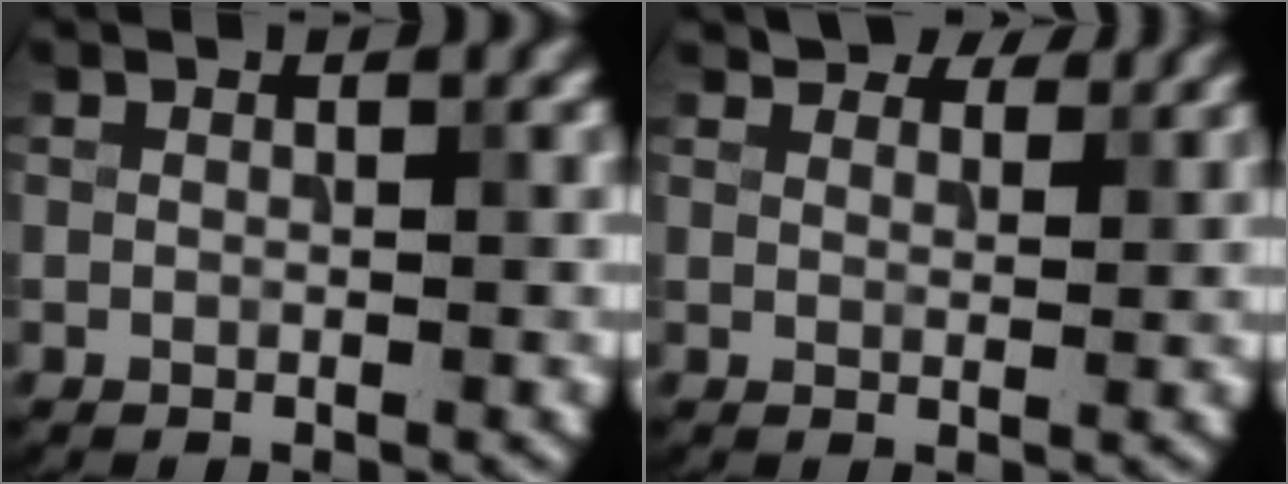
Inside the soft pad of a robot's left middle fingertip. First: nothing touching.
{"total": 4.0, "force": [3.6, 1.3, 1.1], "torque": [-0.026, 0.000, 0.053]}